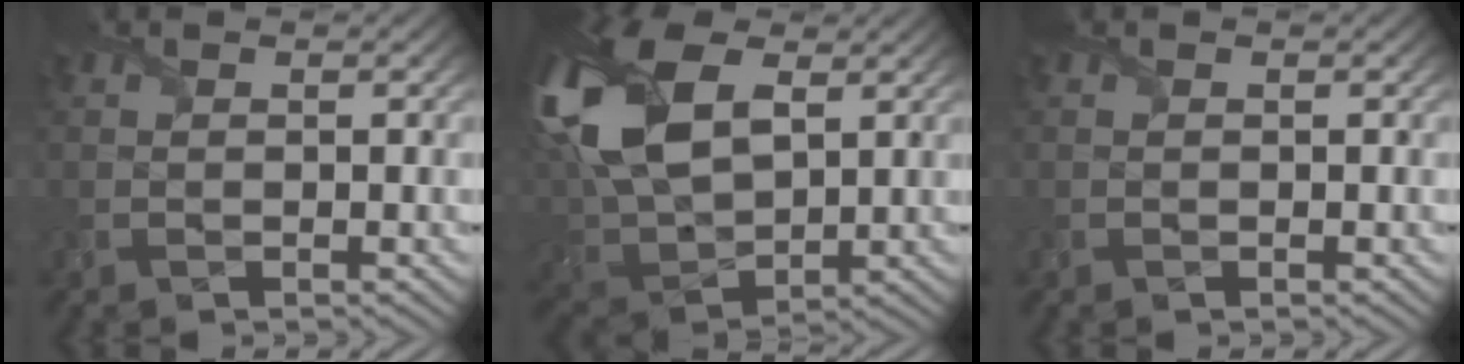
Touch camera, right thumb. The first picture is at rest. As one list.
[{"total": 17.1, "force": [5.6, 10.1, 12.6], "torque": [-0.325, 0.021, 0.107]}, {"total": 0.0}]